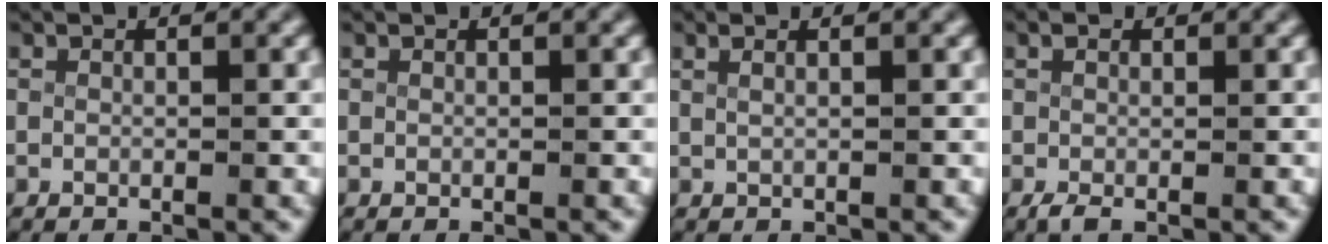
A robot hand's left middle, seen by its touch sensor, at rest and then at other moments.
{"total": 0.0}
{"total": 1.0, "force": [0.5, -0.3, 0.8], "torque": [-0.015, 0.001, 0.013]}
{"total": 0.9, "force": [-0.5, 0.3, 0.7], "torque": [-0.022, -0.012, -0.001]}